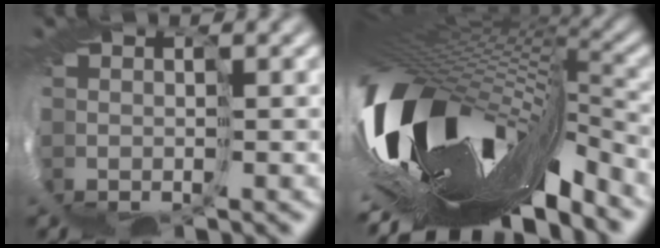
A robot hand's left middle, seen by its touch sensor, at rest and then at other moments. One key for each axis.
{"total": 14.4, "fx": -4.8, "fy": 6.0, "fz": 12.2, "tx": -0.245, "ty": -0.063, "tz": -0.065}